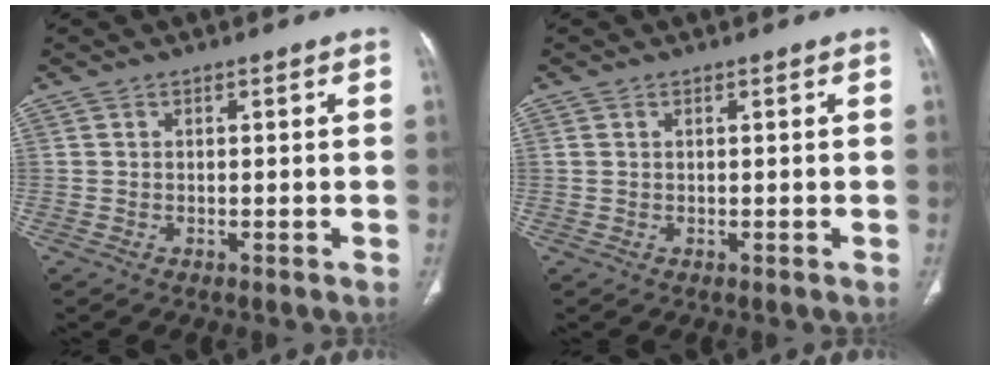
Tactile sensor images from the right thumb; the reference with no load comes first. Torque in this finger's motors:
{"motor_torque": [-0.06, -0.37, -0.39, 0.37, 0.05]}